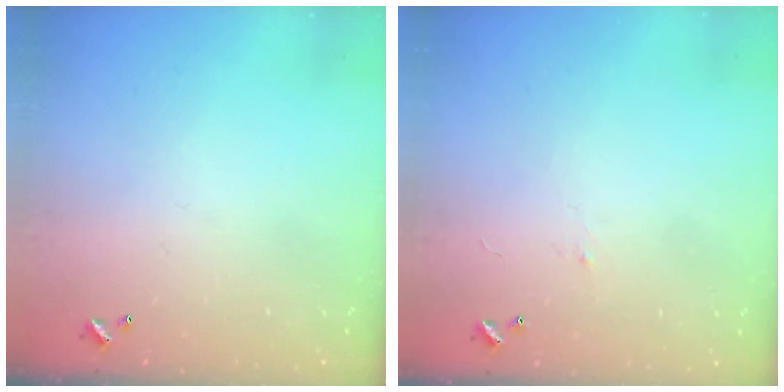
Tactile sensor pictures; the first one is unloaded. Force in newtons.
{"total": 0.6, "press": 0.0, "slide": 0.6}